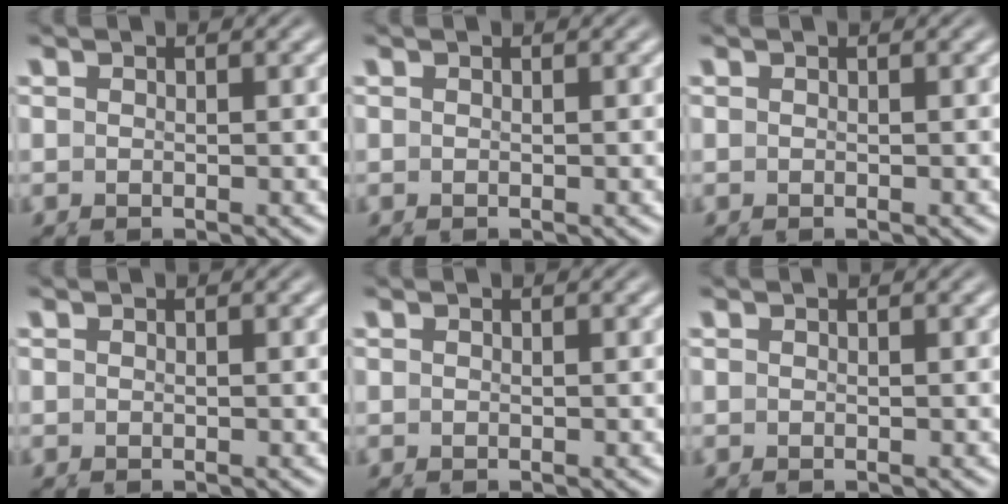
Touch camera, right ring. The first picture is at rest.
{"total": 0.0}
{"total": 0.0}
{"total": 0.0}
{"total": 0.0}
{"total": 0.0}